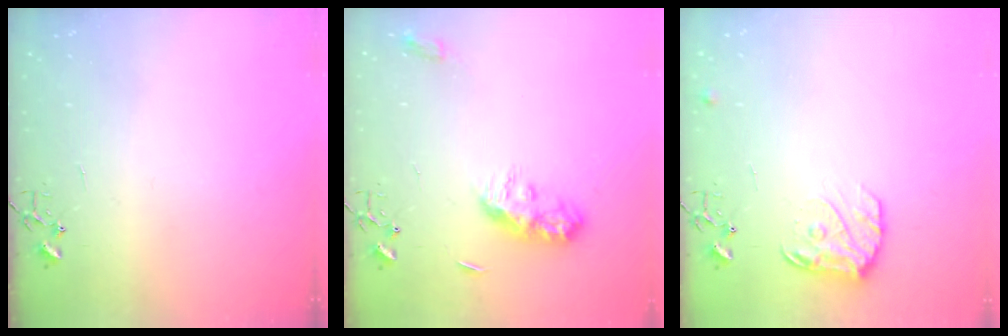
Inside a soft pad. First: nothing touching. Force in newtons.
{"total": 9.9, "press": 9.9, "slide": 0.2}
{"total": 11.5, "press": 11.5, "slide": 0.6}